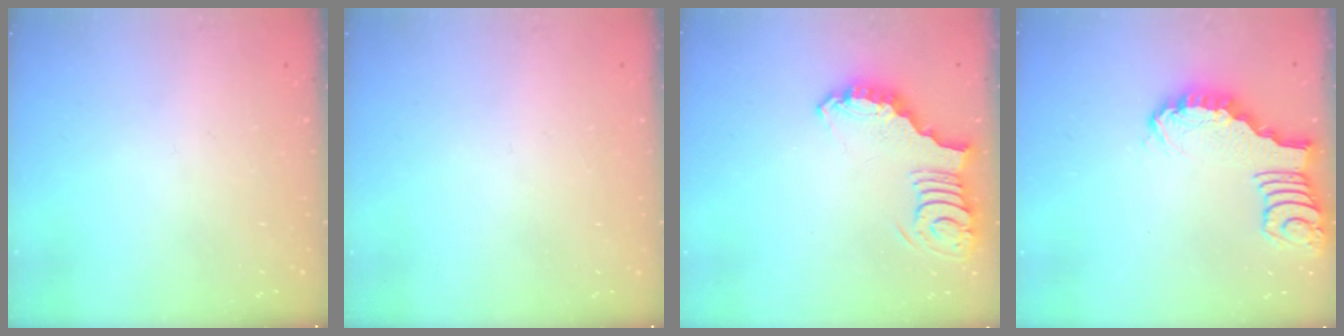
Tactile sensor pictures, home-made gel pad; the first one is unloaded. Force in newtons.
{"total": 0.0}
{"total": 3.6, "press": 3.5, "slide": 0.7}
{"total": 2.1, "press": 2.1, "slide": 0.2}